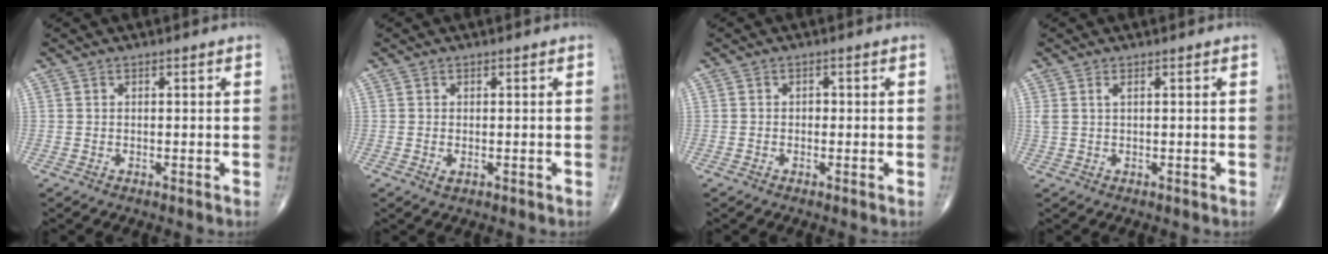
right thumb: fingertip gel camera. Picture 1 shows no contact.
{"total": 0.8, "force": [-0.2, 0.5, 0.6], "torque": [-0.011, -0.002, -0.002]}
{"total": 0.8, "force": [-0.2, 0.7, 0.5], "torque": [0.000, 0.003, -0.008]}
{"total": 1.5, "force": [0.7, 0.5, 1.3], "torque": [-0.038, 0.012, 0.020]}